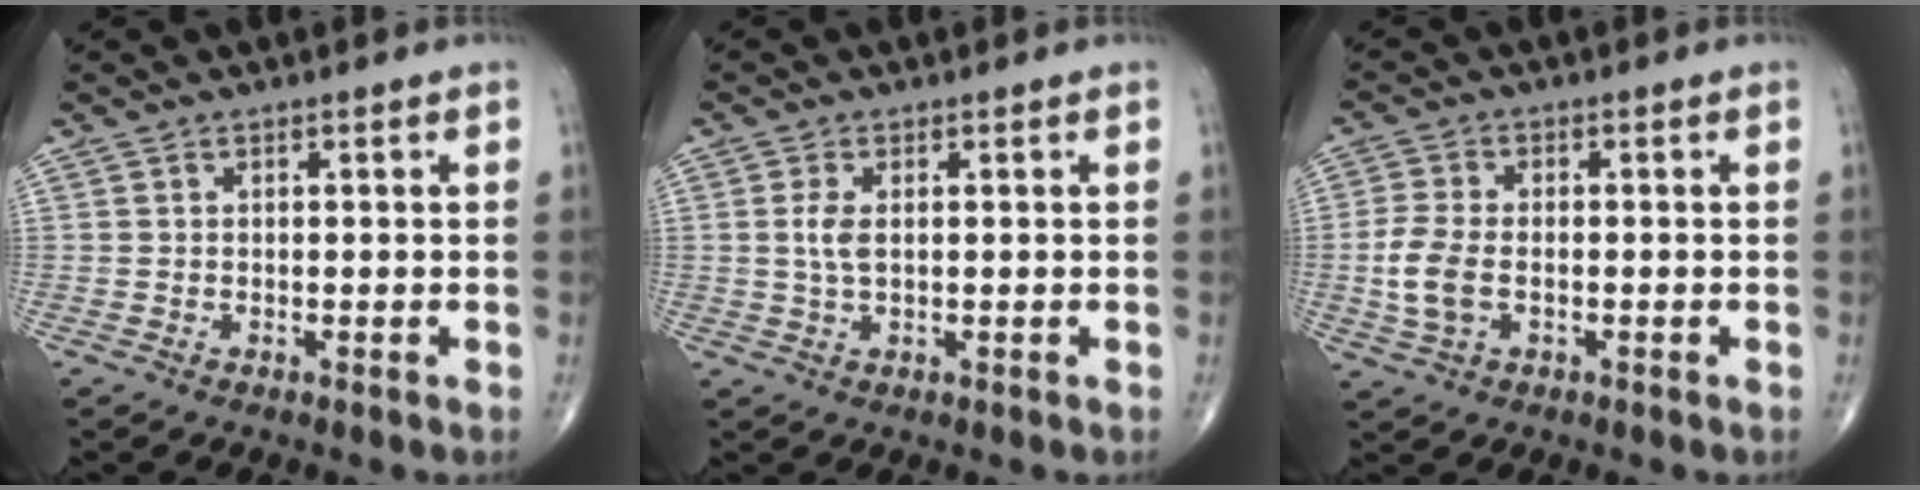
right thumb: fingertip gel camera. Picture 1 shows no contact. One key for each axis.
{"total": 3.2, "fx": 0.4, "fy": 1.6, "fz": 2.8, "tx": -0.066, "ty": 0.000, "tz": 0.009}
{"total": 6.9, "fx": -1.2, "fy": 4.1, "fz": 5.4, "tx": -0.122, "ty": 0.005, "tz": -0.025}